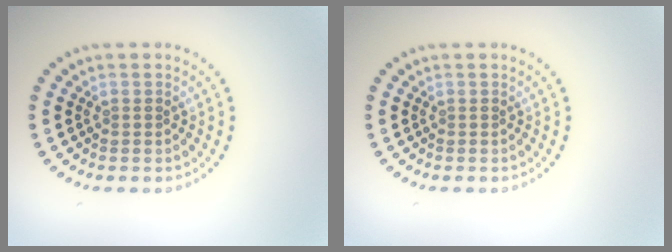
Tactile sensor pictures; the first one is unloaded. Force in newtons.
{"total": 0.0}